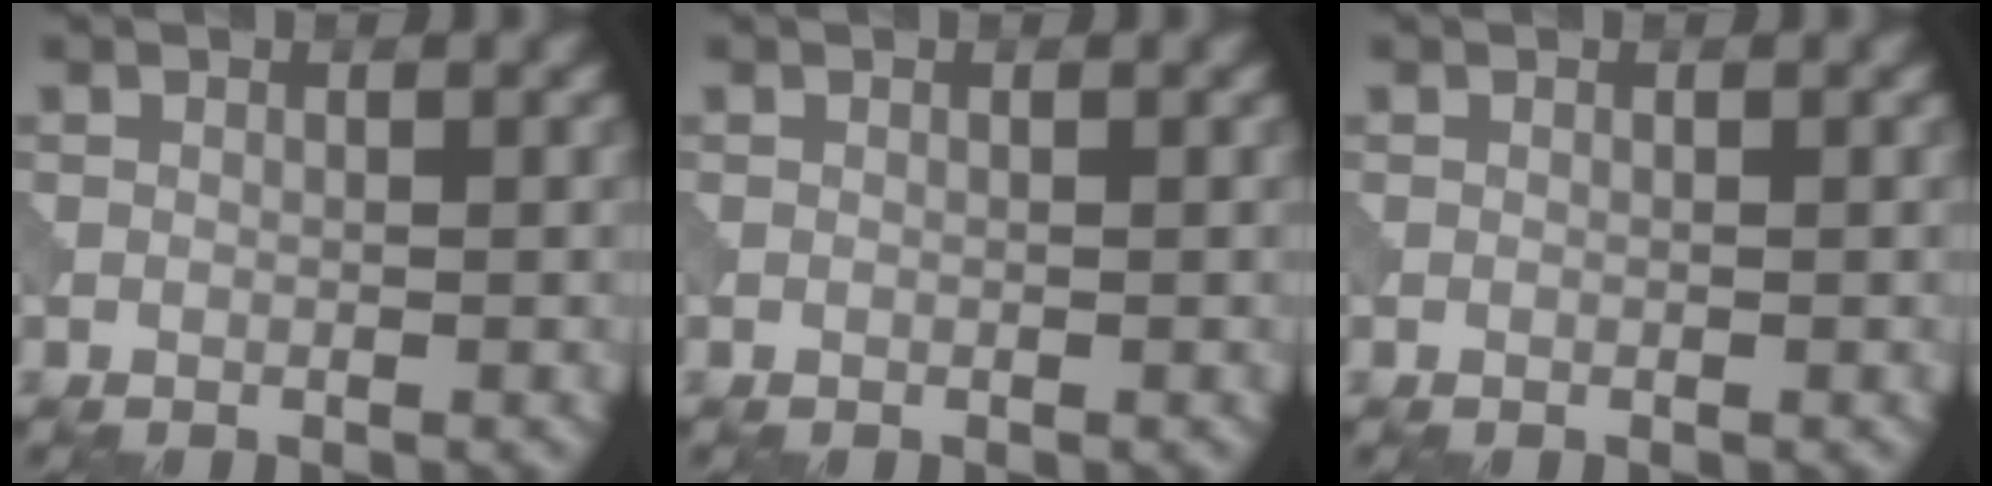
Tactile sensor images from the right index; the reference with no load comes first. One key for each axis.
{"total": 0.0}
{"total": 0.0}